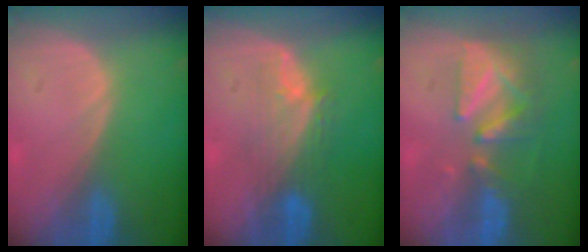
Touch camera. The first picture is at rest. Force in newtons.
{"total": 5.5, "press": 5.4, "slide": 0.7}
{"total": 8.7, "press": 7.7, "slide": 3.9}